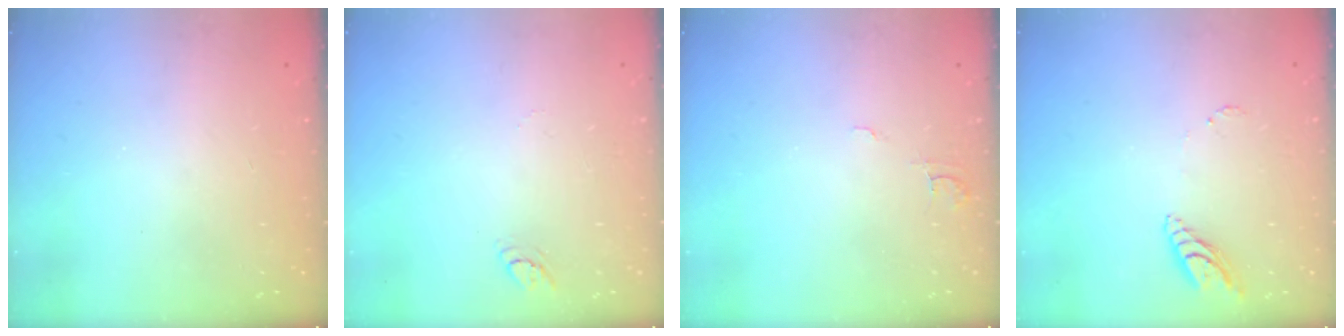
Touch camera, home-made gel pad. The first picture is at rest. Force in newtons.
{"total": 3.2, "press": 3.2, "slide": 0.3}
{"total": 4.6, "press": 4.6, "slide": 0.3}
{"total": 8.0, "press": 7.9, "slide": 1.0}